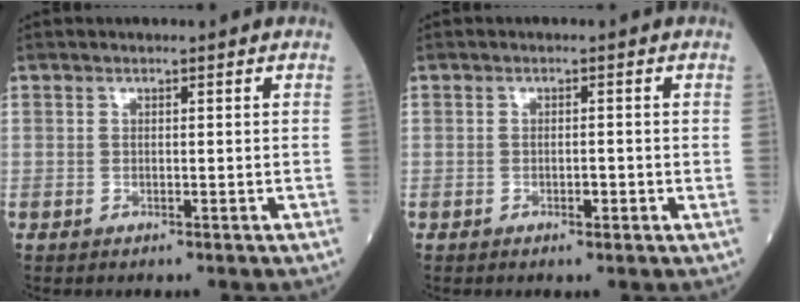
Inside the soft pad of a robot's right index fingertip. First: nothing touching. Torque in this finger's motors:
{"motor_torque": [-0.11, -0.02, -0.01, -0.01]}